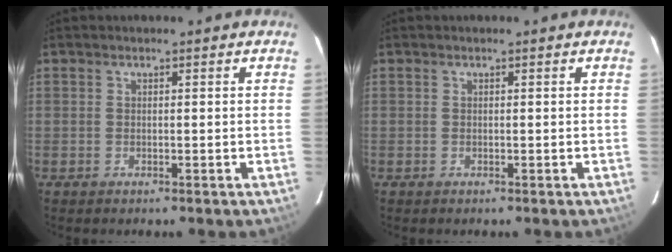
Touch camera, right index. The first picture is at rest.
{"total": 0.0}